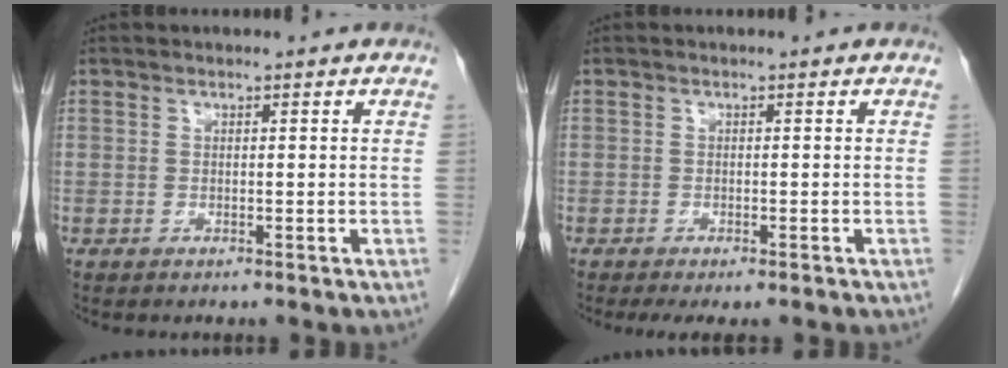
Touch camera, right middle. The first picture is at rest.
{"total": 4.4, "force": [-3.2, 1.5, 2.5], "torque": [-0.039, -0.012, -0.045]}